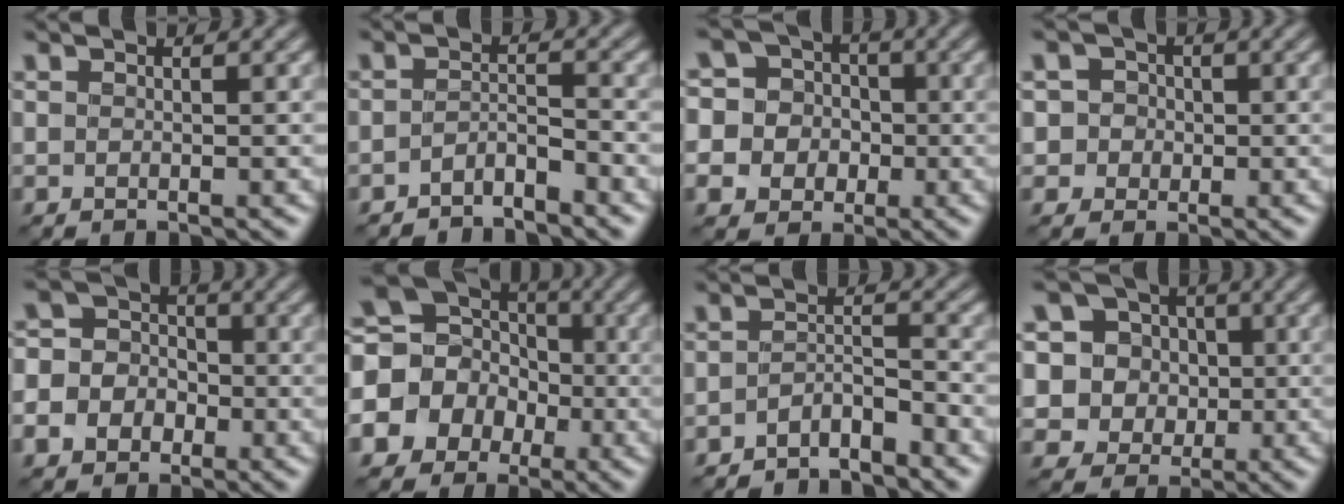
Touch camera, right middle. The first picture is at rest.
{"total": 2.0, "force": [-1.7, 0.4, 0.9], "torque": [-0.017, 0.004, -0.035]}
{"total": 9.4, "force": [-1.4, 9.1, 2.0], "torque": [-0.067, 0.009, -0.035]}
{"total": 3.3, "force": [0.5, 3.2, 0.8], "torque": [0.010, 0.018, -0.001]}
{"total": 7.4, "force": [-2.8, 6.6, 2.0], "torque": [-0.040, -0.004, -0.071]}
{"total": 14.6, "force": [-2.8, 13.6, 4.3], "torque": [-0.138, 0.005, -0.073]}
{"total": 2.4, "force": [-2.1, 0.5, 1.1], "torque": [-0.020, 0.004, -0.043]}
{"total": 8.3, "force": [2.2, 7.6, 2.7], "torque": [-0.068, 0.025, 0.024]}